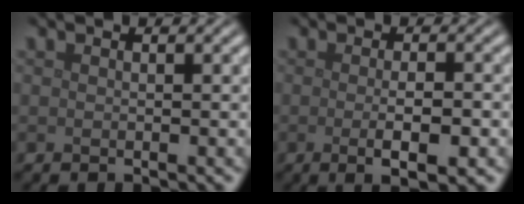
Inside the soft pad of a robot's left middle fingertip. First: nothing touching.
{"total": 3.8, "force": [-0.9, 0.9, 3.6], "torque": [-0.056, -0.007, -0.009]}